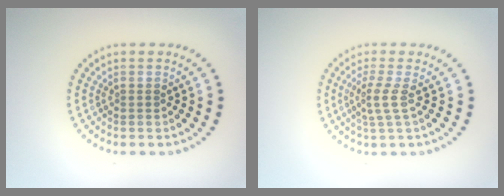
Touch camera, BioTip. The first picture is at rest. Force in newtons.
{"total": 2.2, "press": 1.5, "slide": 1.6}